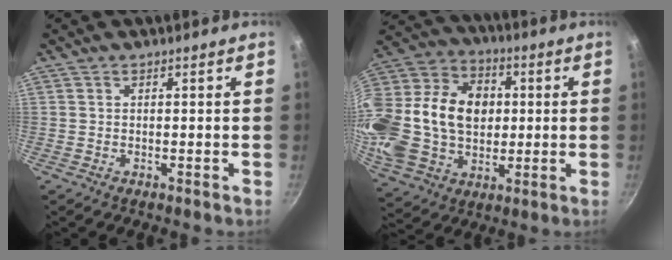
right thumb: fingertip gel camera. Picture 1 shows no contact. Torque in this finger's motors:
{"motor_torque": [2.47, 2.55, 2.10, -0.67, 0.38]}